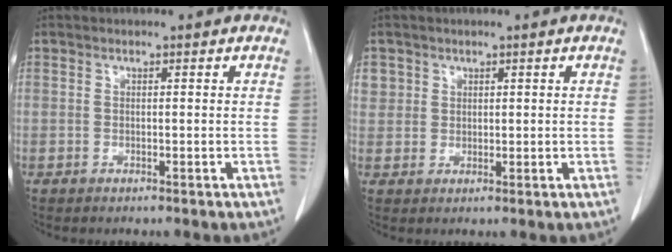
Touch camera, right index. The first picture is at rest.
{"total": 3.0, "force": [1.4, 2.7, 0.2], "torque": [0.010, 0.002, 0.025]}